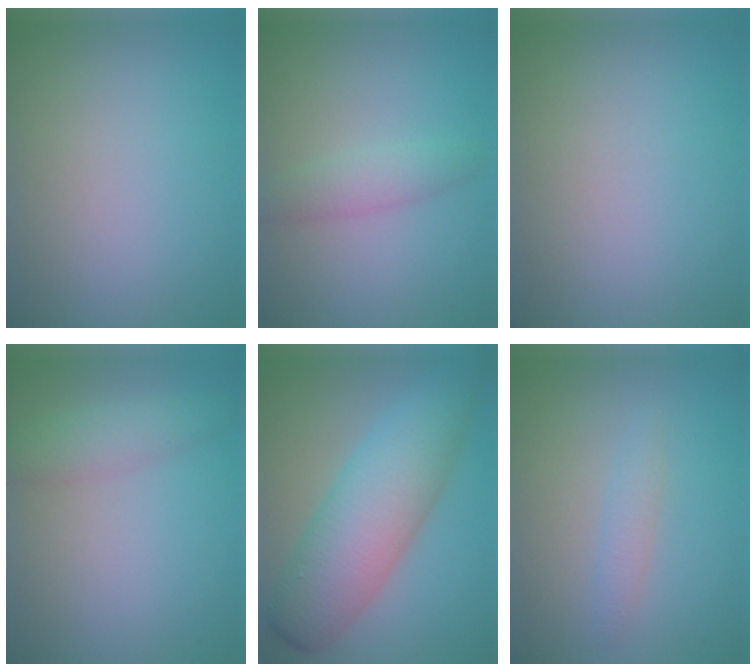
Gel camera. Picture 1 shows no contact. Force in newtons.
{"total": 2.2, "press": 2.2, "slide": 0.0}
{"total": 0.0}
{"total": 2.8, "press": 2.8, "slide": 0.1}
{"total": 8.2, "press": 8.2, "slide": 0.3}
{"total": 1.4, "press": 1.4, "slide": 0.0}